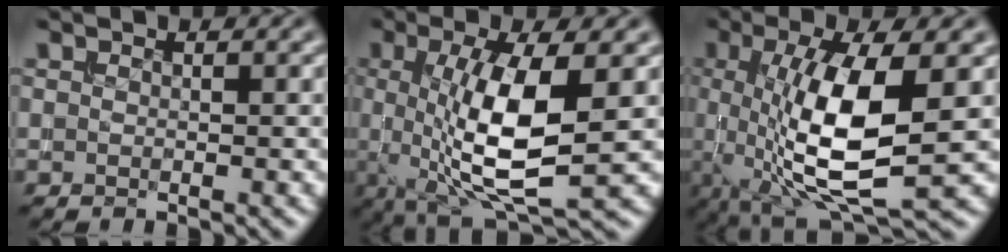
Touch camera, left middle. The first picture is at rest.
{"total": 8.8, "force": [-0.1, 2.5, 8.5], "torque": [-0.155, -0.011, 0.004]}
{"total": 9.8, "force": [-0.2, 3.0, 9.4], "torque": [-0.173, -0.009, 0.001]}